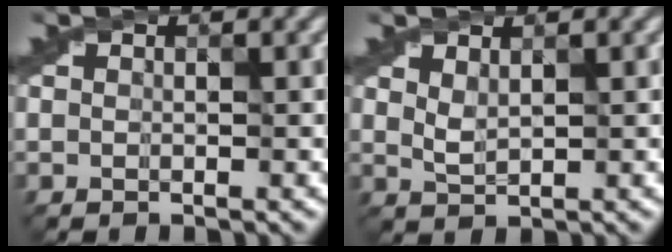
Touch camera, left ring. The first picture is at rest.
{"total": 1.2, "force": [0.9, 0.5, 0.7], "torque": [-0.016, 0.000, 0.023]}